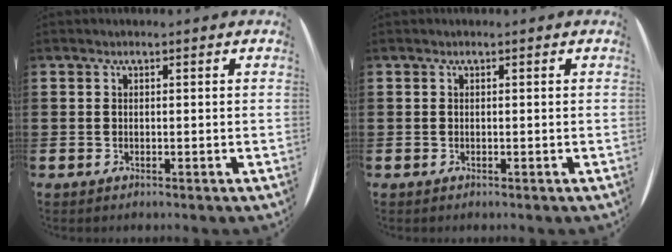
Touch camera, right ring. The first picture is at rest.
{"total": 0.0}